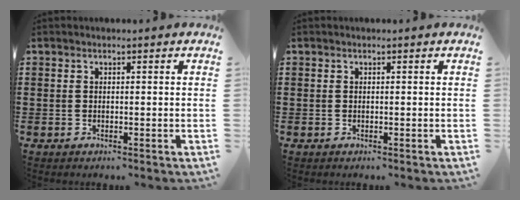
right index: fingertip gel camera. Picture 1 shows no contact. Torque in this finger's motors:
{"motor_torque": [0.00, 2.14, 0.00, -0.01]}